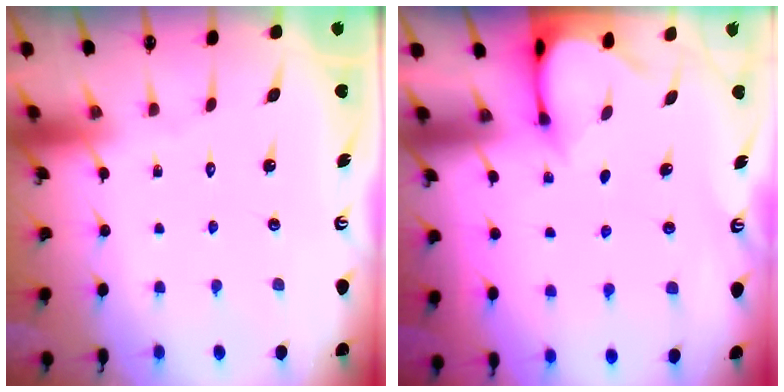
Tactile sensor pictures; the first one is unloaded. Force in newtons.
{"total": 3.2, "press": 3.2, "slide": 0.3}